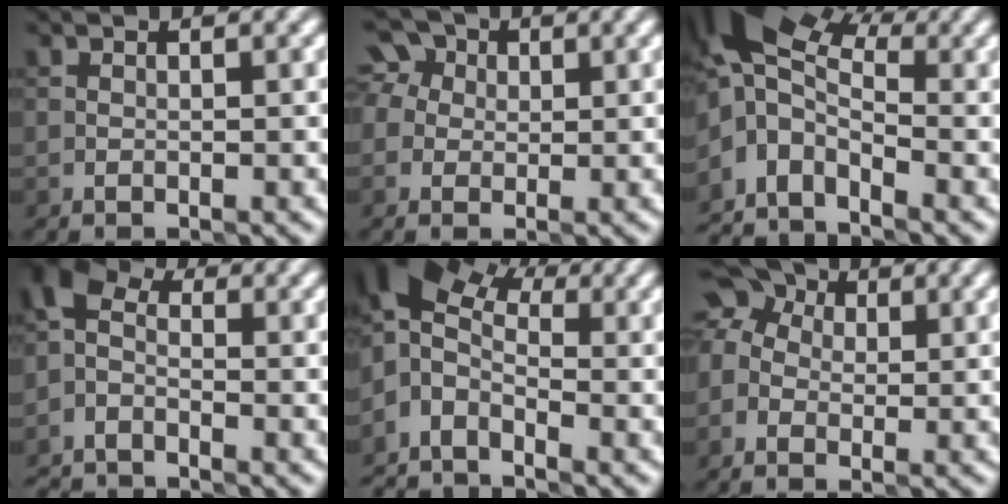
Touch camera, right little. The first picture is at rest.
{"total": 4.9, "force": [1.8, 3.9, 2.4], "torque": [-0.035, 0.029, -0.001]}
{"total": 7.0, "force": [-1.2, 4.3, 5.4], "torque": [-0.104, 0.006, -0.043]}
{"total": 3.9, "force": [-2.8, 2.0, 1.7], "torque": [-0.040, -0.001, -0.070]}
{"total": 5.6, "force": [-1.1, 3.7, 4.1], "torque": [-0.081, 0.012, -0.042]}
{"total": 7.5, "force": [1.6, 6.0, 4.3], "torque": [-0.074, 0.035, -0.014]}